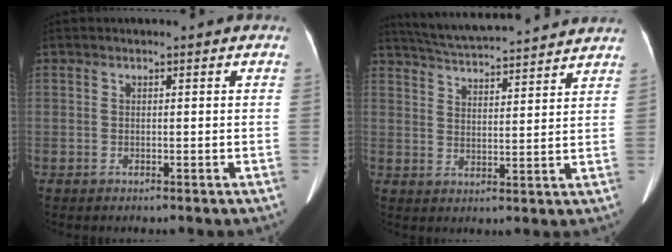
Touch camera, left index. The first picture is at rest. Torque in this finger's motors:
{"motor_torque": [0.03, -0.73, 0.00, 0.00]}